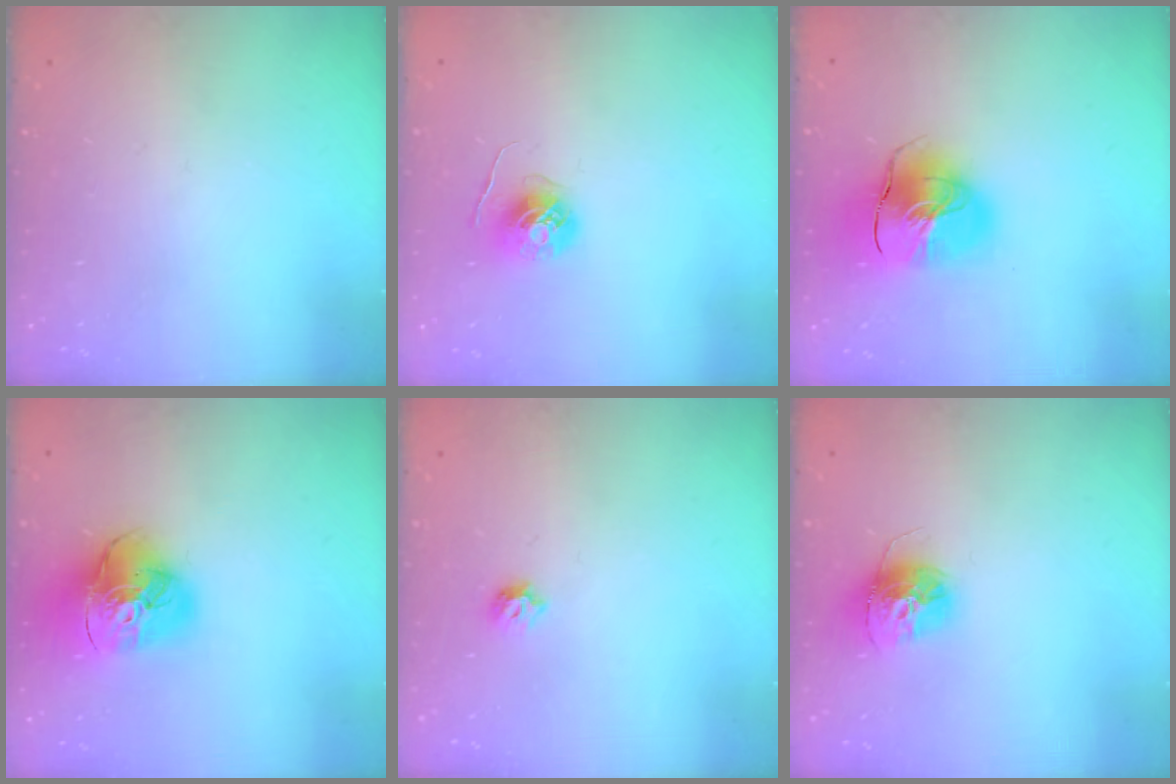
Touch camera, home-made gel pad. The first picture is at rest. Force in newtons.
{"total": 5.9, "press": 5.9, "slide": 0.3}
{"total": 16.2, "press": 16.0, "slide": 2.3}
{"total": 19.0, "press": 18.8, "slide": 2.2}
{"total": 6.1, "press": 6.0, "slide": 1.1}
{"total": 13.1, "press": 13.0, "slide": 1.1}